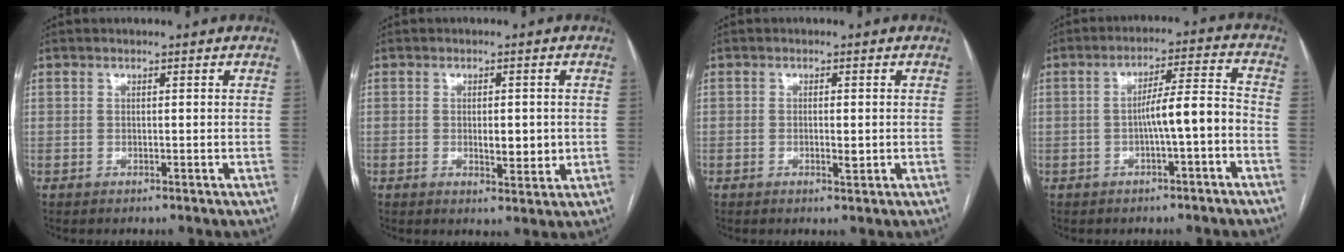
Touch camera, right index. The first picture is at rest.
{"total": 4.3, "force": [-0.2, 1.8, 4.0], "torque": [-0.059, -0.006, 0.002]}
{"total": 1.9, "force": [-0.3, 0.7, 1.8], "torque": [-0.029, -0.002, -0.002]}
{"total": 6.9, "force": [-2.0, 0.4, 6.6], "torque": [-0.104, 0.024, -0.029]}